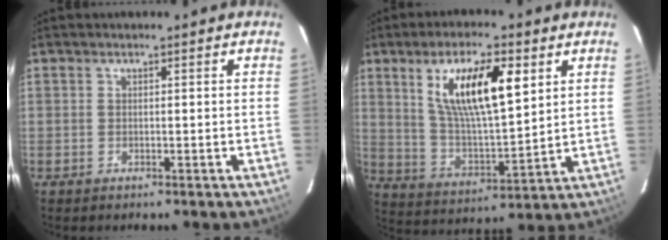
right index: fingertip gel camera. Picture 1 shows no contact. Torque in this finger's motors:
{"motor_torque": [0.85, 0.62, 0.42, 0.16]}